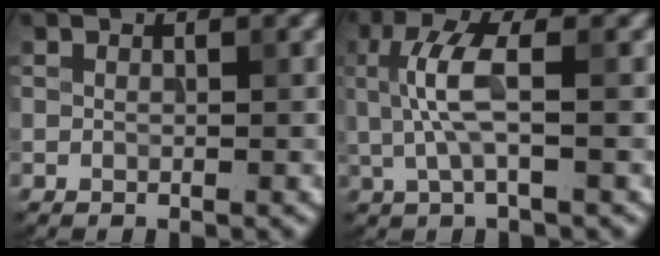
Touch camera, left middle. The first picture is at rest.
{"total": 4.4, "force": [0.4, 1.2, 4.2], "torque": [-0.095, 0.003, 0.010]}